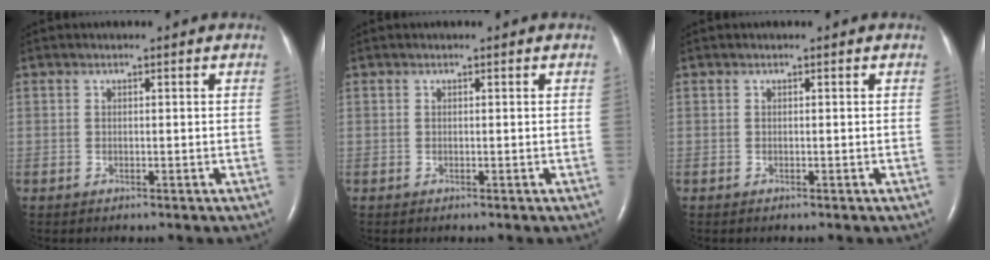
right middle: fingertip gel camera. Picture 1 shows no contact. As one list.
[{"total": 0.0}, {"total": 0.0}]